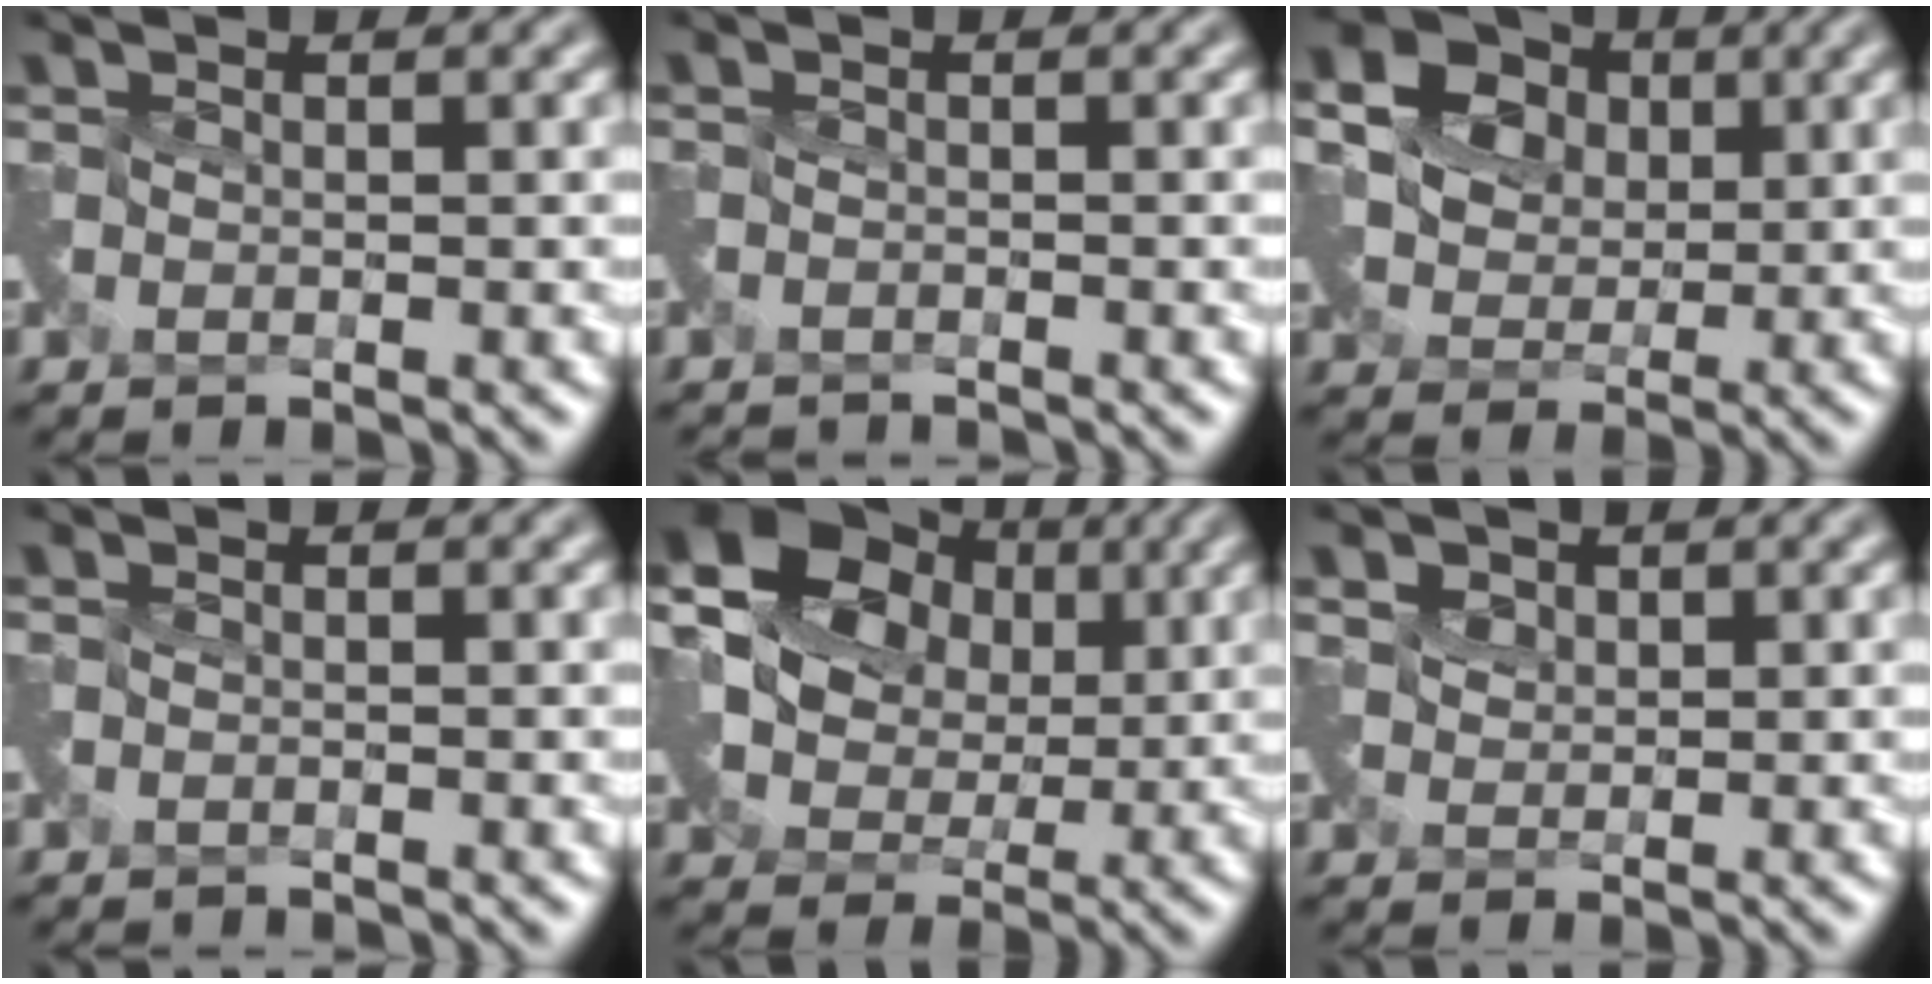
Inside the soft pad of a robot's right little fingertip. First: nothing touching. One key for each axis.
{"total": 1.8, "fx": -1.7, "fy": -0.4, "fz": -0.5, "tx": 0.008, "ty": -0.018, "tz": -0.039}
{"total": 7.9, "fx": 3.1, "fy": 6.2, "fz": 3.8, "tx": -0.074, "ty": 0.037, "tz": 0.038}
{"total": 1.1, "fx": -1.0, "fy": -0.3, "fz": -0.5, "tx": 0.008, "ty": -0.010, "tz": -0.025}
{"total": 14.1, "fx": 4.5, "fy": 11.3, "fz": 7.1, "tx": -0.148, "ty": 0.043, "tz": 0.073}
{"total": 1.4, "fx": 1.0, "fy": 0.9, "fz": 0.2, "tx": -0.001, "ty": 0.007, "tz": 0.020}